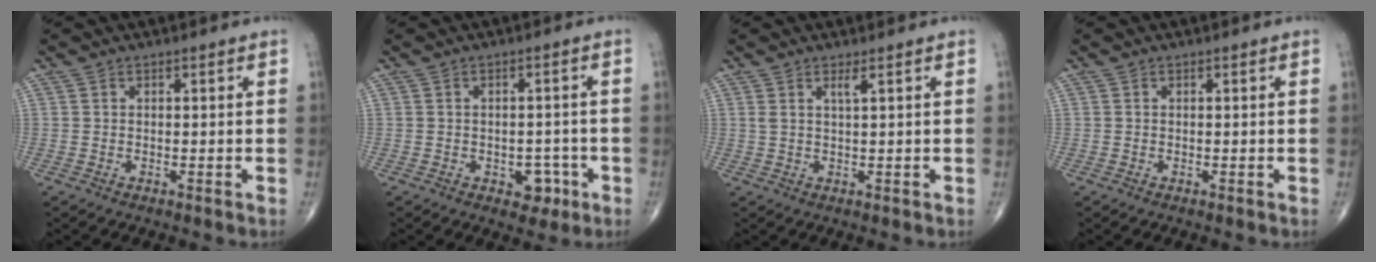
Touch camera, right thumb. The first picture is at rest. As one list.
[{"total": 4.2, "force": [-1.8, 2.9, 2.5], "torque": [-0.008, 0.012, -0.020]}, {"total": 1.8, "force": [1.0, 0.0, 1.5], "torque": [-0.035, -0.007, 0.021]}, {"total": 0.0}]